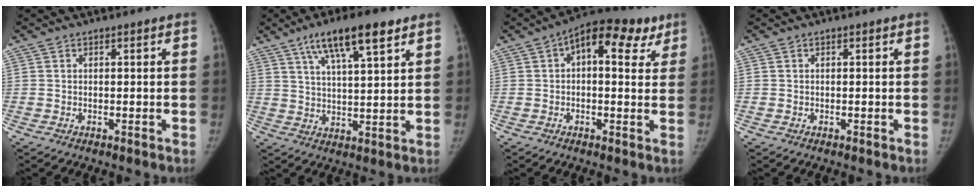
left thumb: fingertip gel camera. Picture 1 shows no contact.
{"total": 12.2, "force": [7.3, 3.0, 9.4], "torque": [-0.147, -0.021, 0.123]}
{"total": 13.0, "force": [5.3, 6.9, 9.6], "torque": [-0.090, 0.019, 0.065]}
{"total": 0.0}